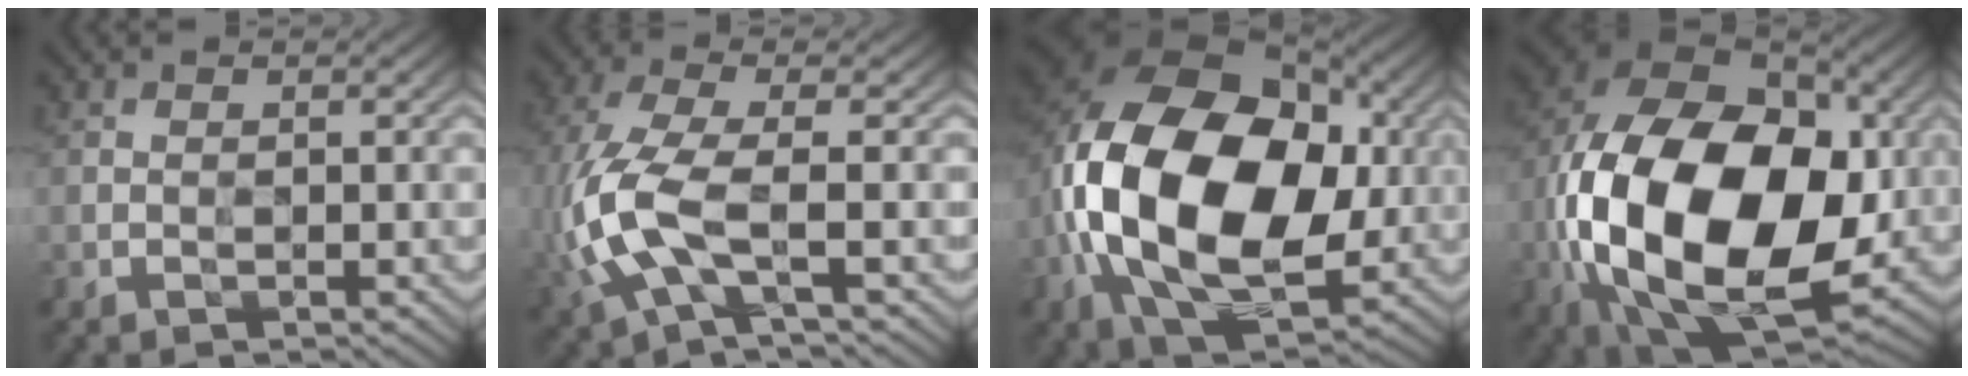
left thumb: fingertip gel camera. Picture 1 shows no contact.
{"total": 10.2, "force": [-2.2, 3.8, 9.2], "torque": [-0.231, -0.001, -0.050]}
{"total": 20.1, "force": [-0.4, 13.6, 14.8], "torque": [-0.324, -0.024, 0.005]}
{"total": 23.0, "force": [-2.9, 14.1, 17.9], "torque": [-0.413, -0.037, -0.027]}